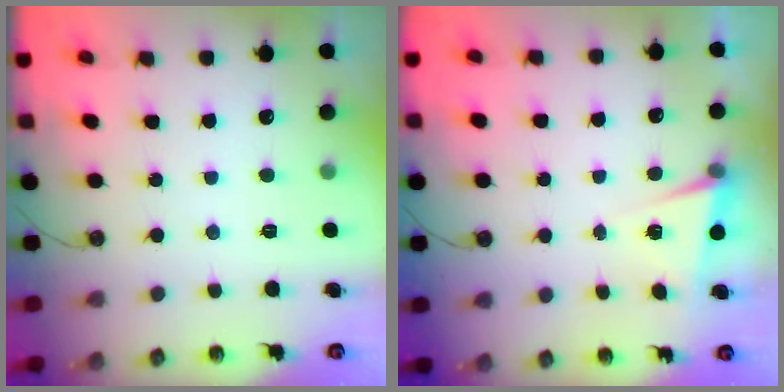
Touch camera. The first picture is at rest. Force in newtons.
{"total": 2.5, "press": 1.8, "slide": 1.8}